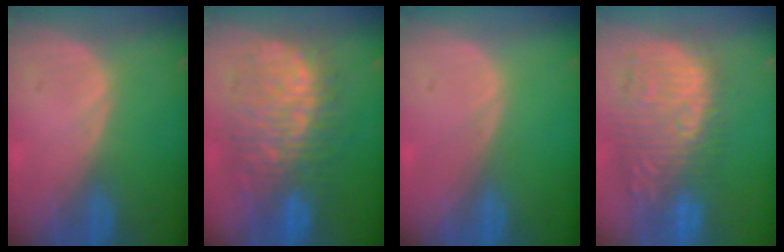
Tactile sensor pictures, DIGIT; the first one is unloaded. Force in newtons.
{"total": 11.9, "press": 11.8, "slide": 1.5}
{"total": 0.0}
{"total": 12.1, "press": 11.3, "slide": 4.3}